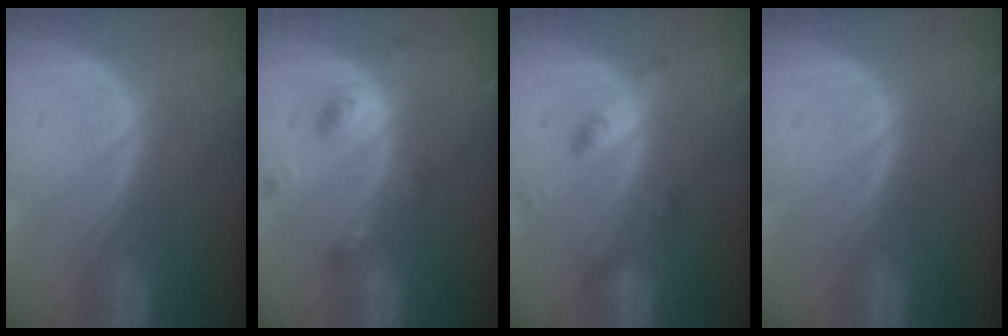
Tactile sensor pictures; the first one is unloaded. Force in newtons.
{"total": 4.6, "press": 4.1, "slide": 2.1}
{"total": 3.5, "press": 3.5, "slide": 0.4}
{"total": 0.0}